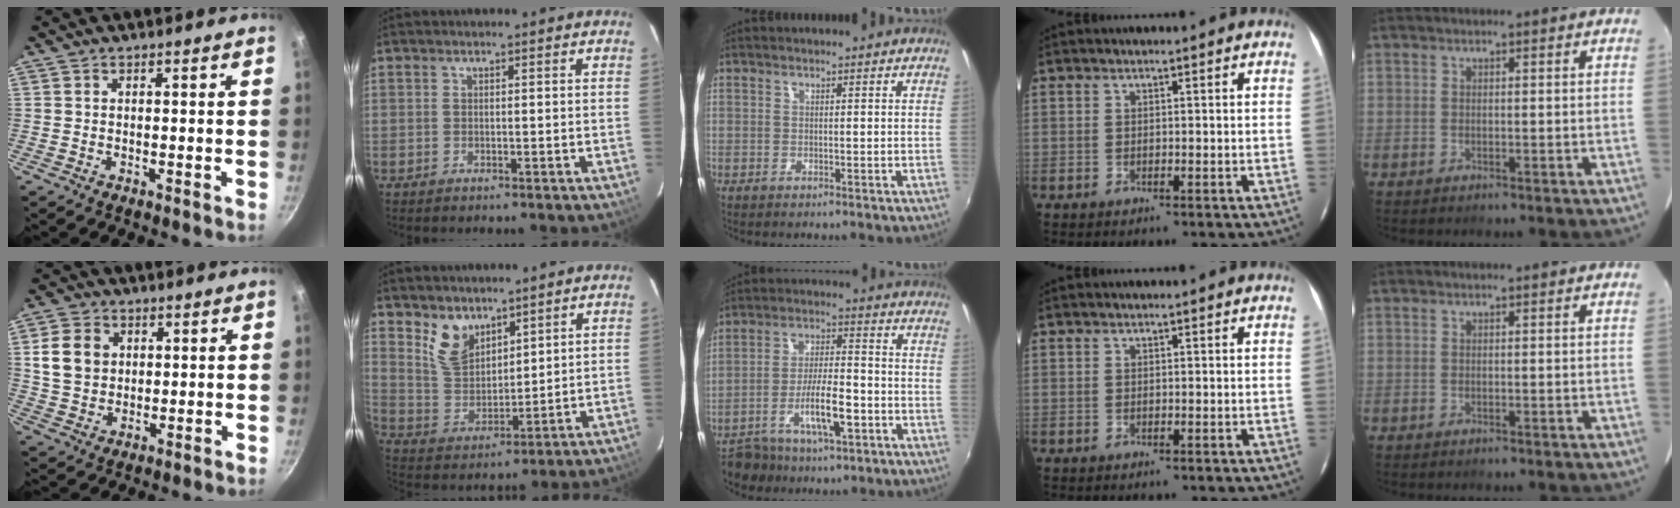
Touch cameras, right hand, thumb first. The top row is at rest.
{"thumb": {"total": 8.6, "force": [1.8, 7.0, 4.7], "torque": [-0.068, 0.000, 0.033]}, "index": {"total": 8.2, "force": [5.7, 4.7, 3.6], "torque": [-0.063, 0.003, 0.122]}, "middle": {"total": 11.7, "force": [-5.9, 5.1, 8.7], "torque": [-0.168, 0.007, -0.090]}}